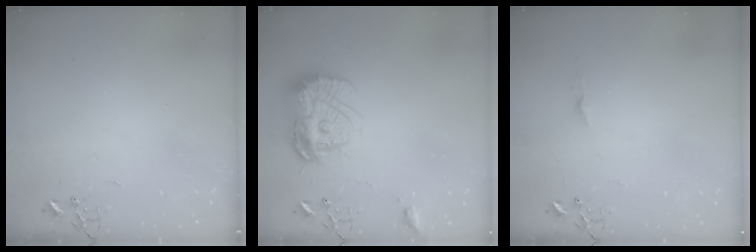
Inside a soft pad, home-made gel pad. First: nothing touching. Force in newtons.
{"total": 15.7, "press": 15.7, "slide": 1.6}
{"total": 3.4, "press": 3.4, "slide": 0.3}